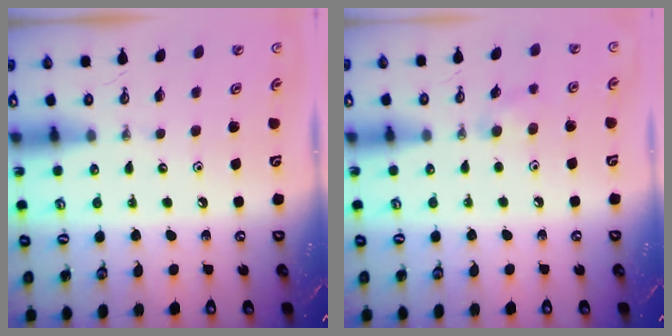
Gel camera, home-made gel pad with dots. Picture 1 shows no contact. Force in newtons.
{"total": 8.3, "press": 7.7, "slide": 3.1}